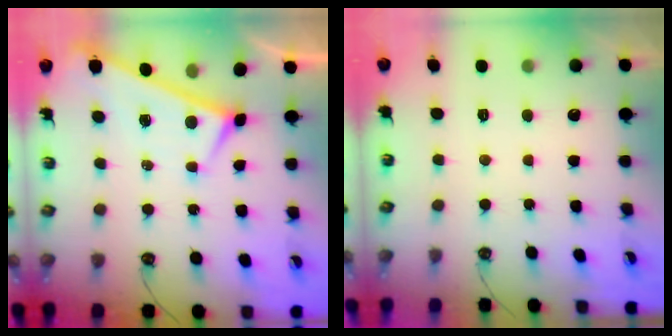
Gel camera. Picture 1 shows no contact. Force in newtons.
{"total": 0.0}